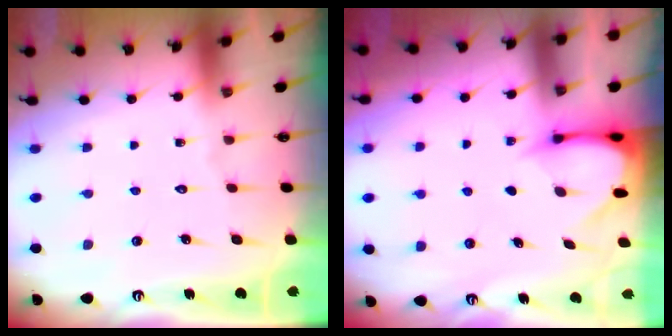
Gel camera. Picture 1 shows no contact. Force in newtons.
{"total": 3.3, "press": 3.2, "slide": 0.3}